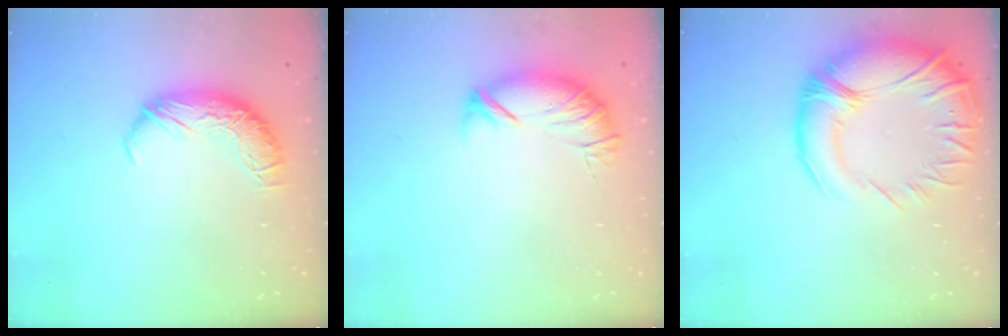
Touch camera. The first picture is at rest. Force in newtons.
{"total": 4.3, "press": 3.8, "slide": 1.9}
{"total": 11.3, "press": 10.0, "slide": 5.3}